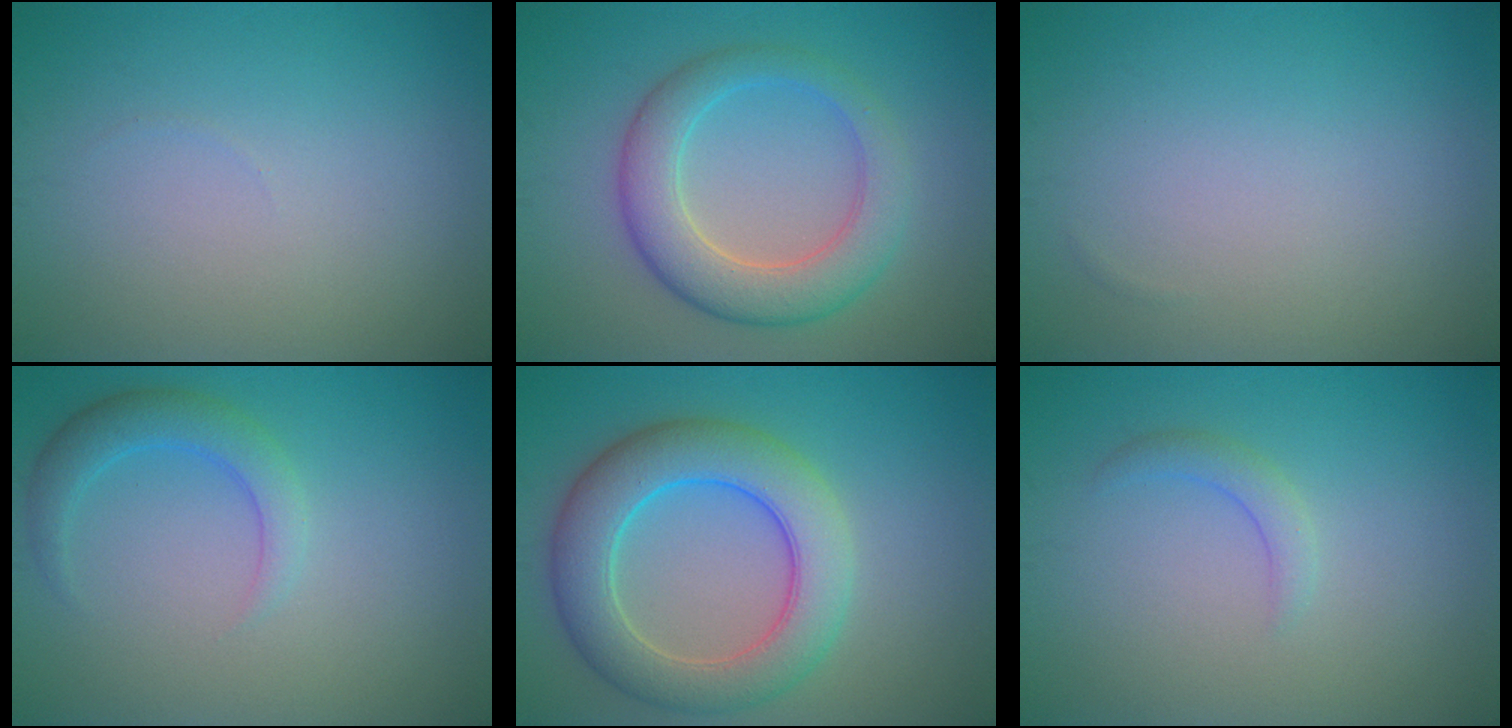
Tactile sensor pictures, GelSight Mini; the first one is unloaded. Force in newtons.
{"total": 5.8, "press": 5.8, "slide": 0.2}
{"total": 0.0}
{"total": 2.9, "press": 2.9, "slide": 0.1}
{"total": 7.7, "press": 7.7, "slide": 0.2}
{"total": 1.5, "press": 1.5, "slide": 0.2}